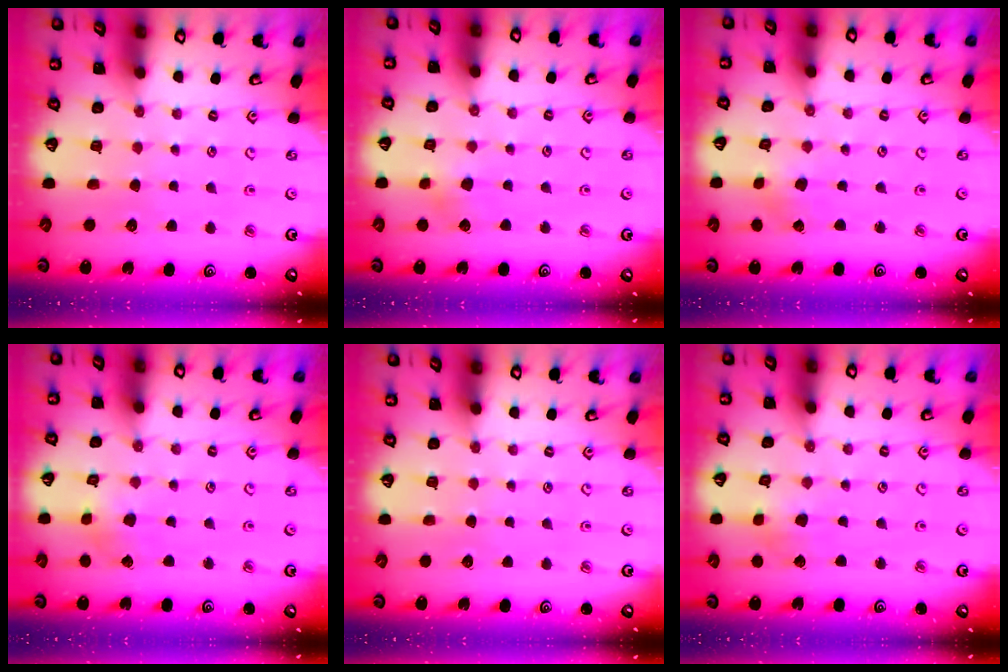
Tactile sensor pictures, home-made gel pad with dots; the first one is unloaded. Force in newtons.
{"total": 4.3, "press": 4.3, "slide": 0.4}
{"total": 0.8, "press": 0.7, "slide": 0.2}
{"total": 4.0, "press": 4.0, "slide": 0.3}
{"total": 0.0}
{"total": 3.5, "press": 3.4, "slide": 0.6}